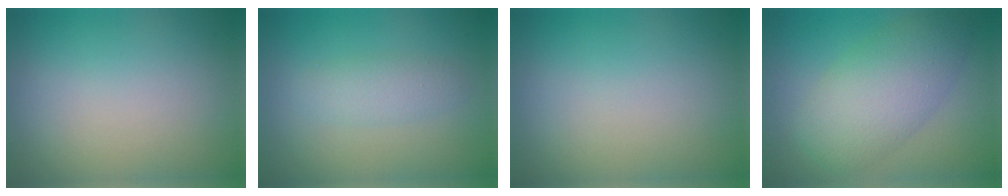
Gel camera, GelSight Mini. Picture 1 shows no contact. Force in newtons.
{"total": 2.0, "press": 2.0, "slide": 0.0}
{"total": 0.0}
{"total": 6.5, "press": 6.5, "slide": 0.1}